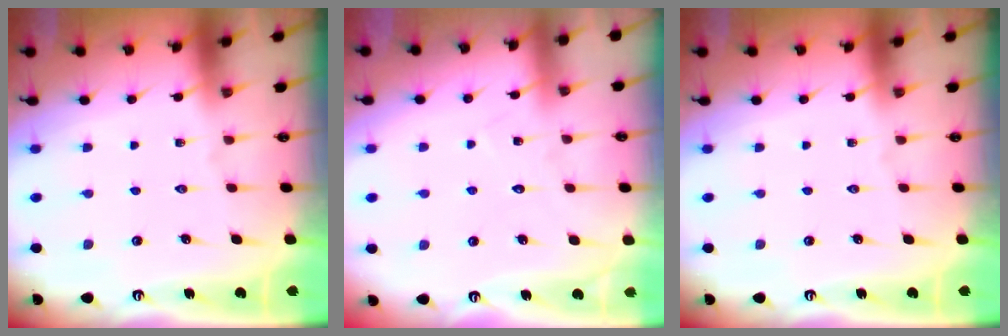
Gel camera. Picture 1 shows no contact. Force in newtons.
{"total": 6.4, "press": 6.4, "slide": 0.4}
{"total": 0.0}